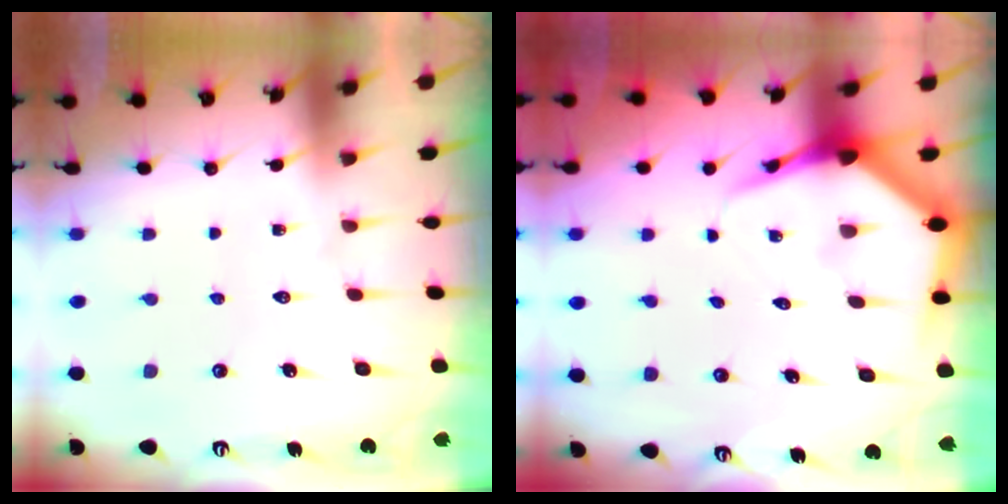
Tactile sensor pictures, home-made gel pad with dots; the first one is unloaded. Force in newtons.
{"total": 6.0, "press": 6.0, "slide": 0.4}